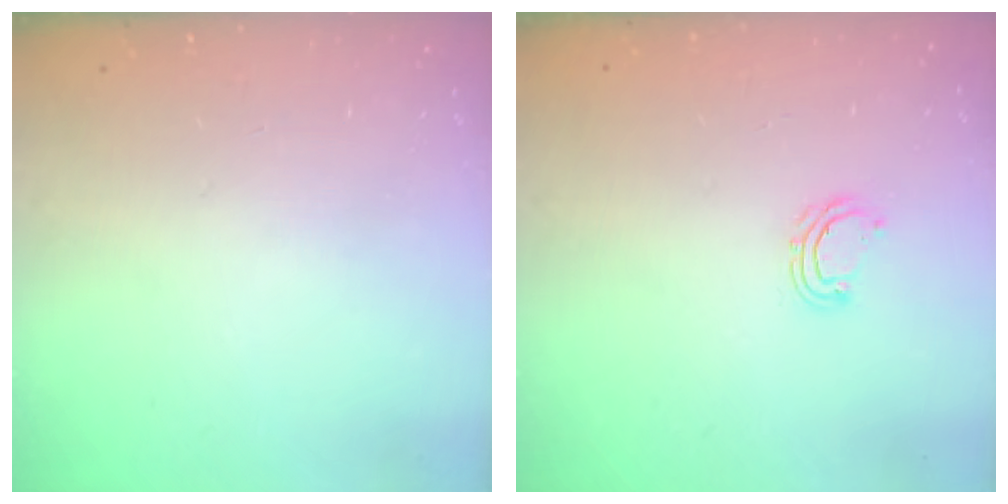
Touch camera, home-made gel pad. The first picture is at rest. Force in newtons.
{"total": 5.6, "press": 5.4, "slide": 1.4}